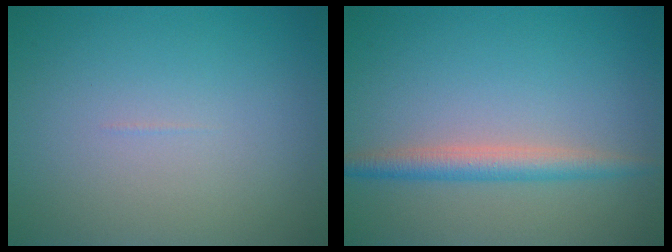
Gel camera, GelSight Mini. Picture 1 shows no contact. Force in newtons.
{"total": 2.7, "press": 2.7, "slide": 0.0}